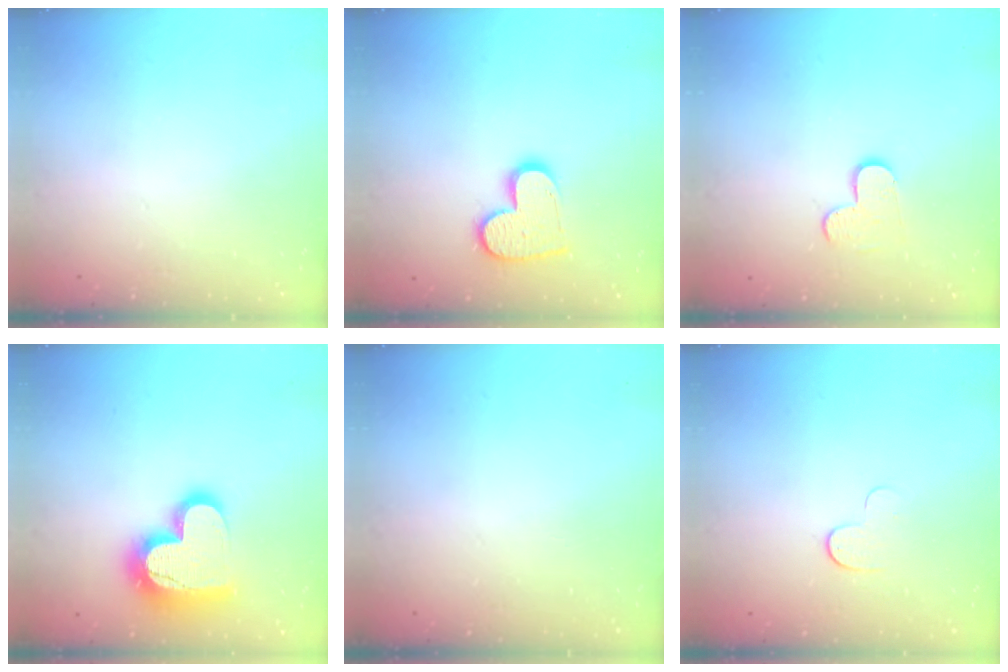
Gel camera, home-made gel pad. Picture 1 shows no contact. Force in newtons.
{"total": 13.0, "press": 13.0, "slide": 1.0}
{"total": 4.2, "press": 4.2, "slide": 0.4}
{"total": 17.8, "press": 17.7, "slide": 1.5}
{"total": 0.8, "press": 0.8, "slide": 0.1}
{"total": 3.9, "press": 3.9, "slide": 0.3}